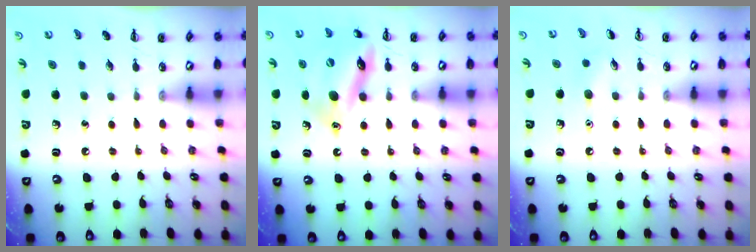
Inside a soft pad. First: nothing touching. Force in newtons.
{"total": 15.5, "press": 15.3, "slide": 2.9}
{"total": 5.4, "press": 5.1, "slide": 1.7}